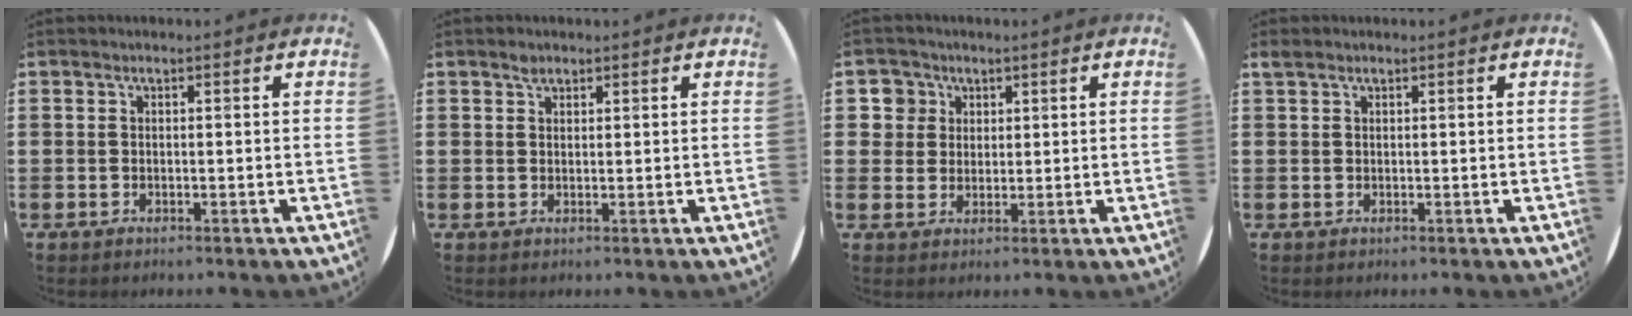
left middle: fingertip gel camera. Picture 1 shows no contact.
{"total": 1.2, "force": [1.0, 0.5, 0.3], "torque": [0.001, -0.001, 0.018]}
{"total": 3.7, "force": [1.8, 3.2, 0.2], "torque": [-0.003, 0.006, 0.032]}
{"total": 0.6, "force": [0.5, 0.2, 0.1], "torque": [-0.003, 0.002, 0.011]}